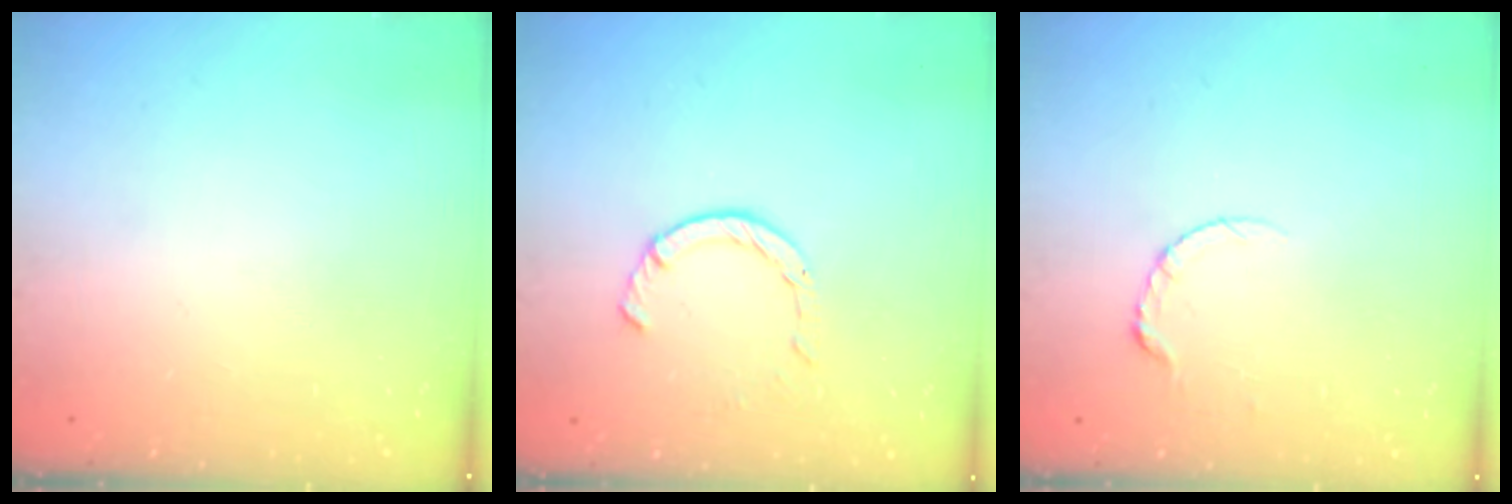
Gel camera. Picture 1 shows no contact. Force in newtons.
{"total": 2.4, "press": 2.4, "slide": 0.2}
{"total": 3.9, "press": 3.8, "slide": 0.5}